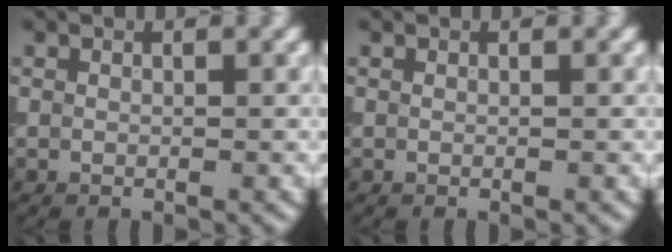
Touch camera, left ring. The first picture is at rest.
{"total": 0.0}